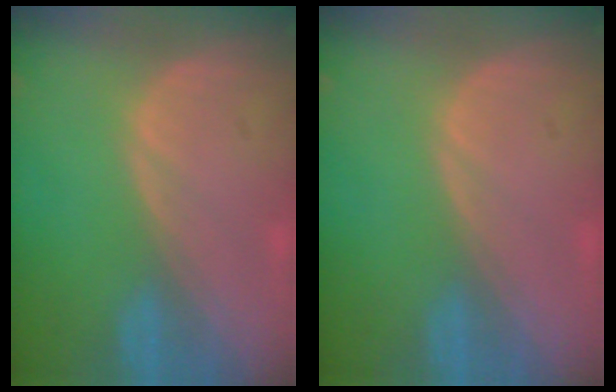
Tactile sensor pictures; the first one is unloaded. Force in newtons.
{"total": 0.0}